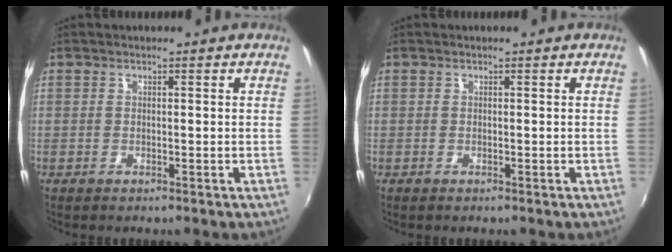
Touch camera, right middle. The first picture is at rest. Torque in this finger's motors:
{"motor_torque": [0.04, -0.02, 0.01, 0.00]}